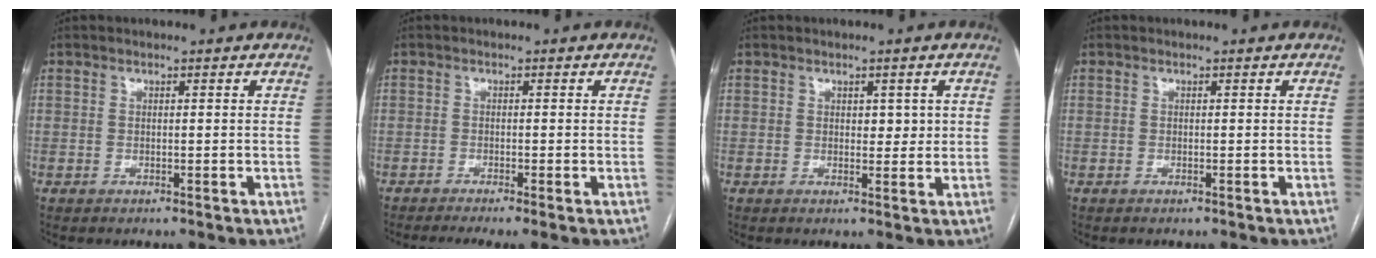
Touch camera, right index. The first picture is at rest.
{"total": 4.7, "force": [-3.6, -0.1, 3.0], "torque": [-0.043, -0.008, -0.057]}
{"total": 2.2, "force": [0.6, 1.4, 1.6], "torque": [-0.014, 0.000, 0.008]}
{"total": 0.0}